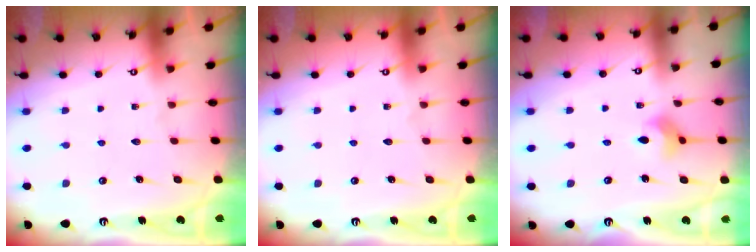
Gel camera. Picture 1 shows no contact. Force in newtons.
{"total": 0.0}
{"total": 5.2, "press": 5.2, "slide": 0.6}